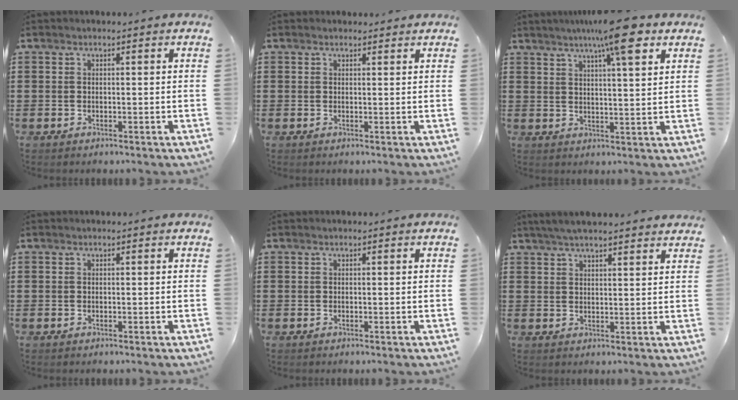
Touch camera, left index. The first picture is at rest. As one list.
[{"total": 0.9, "force": [0.8, 0.3, 0.2], "torque": [-0.004, 0.002, 0.017]}, {"total": 9.2, "force": [6.1, 0.9, 6.8], "torque": [-0.115, -0.012, 0.099]}, {"total": 0.0}, {"total": 0.0}, {"total": 3.7, "force": [3.4, 0.0, 1.5], "torque": [-0.037, 0.000, 0.063]}]